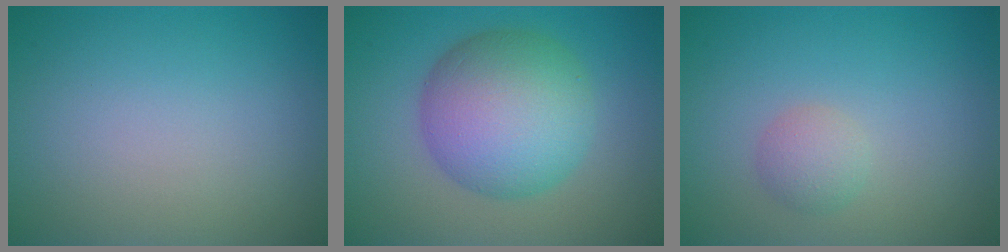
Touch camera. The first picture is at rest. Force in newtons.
{"total": 9.0, "press": 9.0, "slide": 0.0}
{"total": 1.7, "press": 1.7, "slide": 0.0}